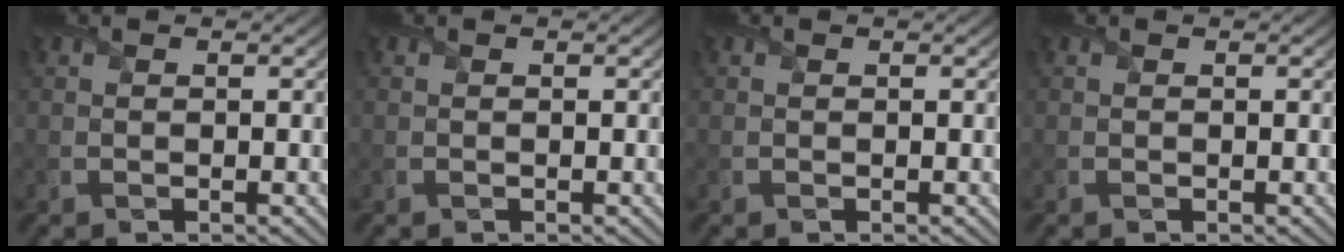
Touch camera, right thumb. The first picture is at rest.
{"total": 0.0}
{"total": 0.0}
{"total": 0.0}